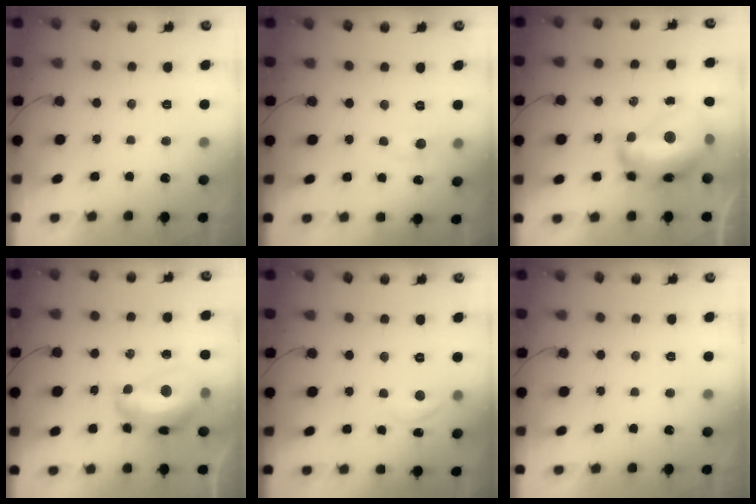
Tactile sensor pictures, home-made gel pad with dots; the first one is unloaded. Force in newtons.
{"total": 3.9, "press": 3.8, "slide": 0.5}
{"total": 18.0, "press": 17.9, "slide": 1.7}
{"total": 14.1, "press": 14.0, "slide": 1.3}
{"total": 7.1, "press": 7.1, "slide": 0.7}
{"total": 0.0}